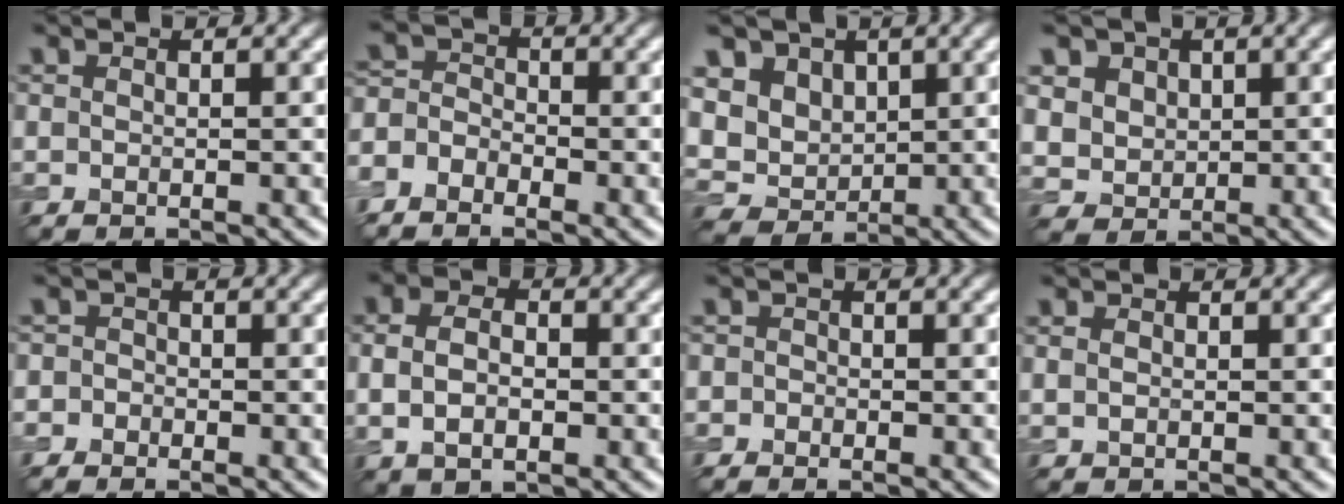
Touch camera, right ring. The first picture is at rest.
{"total": 3.1, "force": [-2.1, 1.9, 1.2], "torque": [-0.016, 0.005, -0.048]}
{"total": 6.1, "force": [1.9, 5.2, 2.5], "torque": [-0.059, 0.008, 0.029]}
{"total": 5.0, "force": [2.1, 4.2, 1.7], "torque": [-0.055, 0.004, 0.036]}
{"total": 1.6, "force": [-0.4, 1.5, 0.3], "torque": [0.014, 0.008, -0.025]}
{"total": 4.0, "force": [0.0, 2.8, 2.8], "torque": [-0.049, 0.006, -0.004]}
{"total": 1.0, "force": [-0.3, 0.9, 0.1], "torque": [0.006, -0.002, -0.016]}
{"total": 0.9, "force": [0.1, 0.7, 0.5], "torque": [-0.013, 0.000, 0.003]}